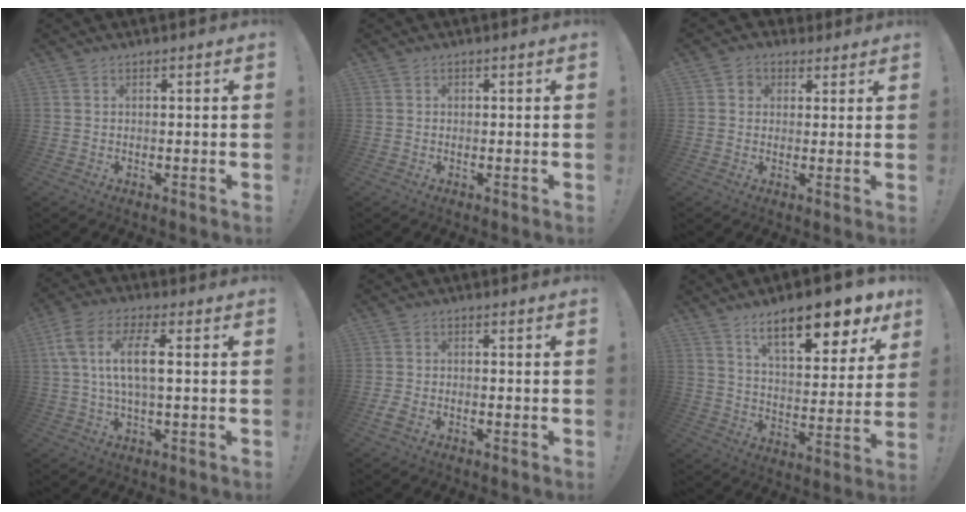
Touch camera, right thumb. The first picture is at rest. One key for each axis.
{"total": 0.6, "fx": 0.1, "fy": 0.6, "fz": 0.0, "tx": 0.004, "ty": 0.000, "tz": 0.001}
{"total": 4.0, "fx": 0.7, "fy": 3.9, "fz": 0.8, "tx": -0.010, "ty": 0.001, "tz": 0.012}
{"total": 11.2, "fx": 1.2, "fy": 4.4, "fz": 10.2, "tx": -0.199, "ty": 0.004, "tz": 0.020}
{"total": 3.1, "fx": -1.8, "fy": 1.5, "fz": 2.1, "tx": -0.048, "ty": -0.001, "tz": -0.032}
{"total": 16.0, "fx": 10.1, "fy": 5.4, "fz": 11.1, "tx": -0.164, "ty": -0.064, "tz": 0.162}